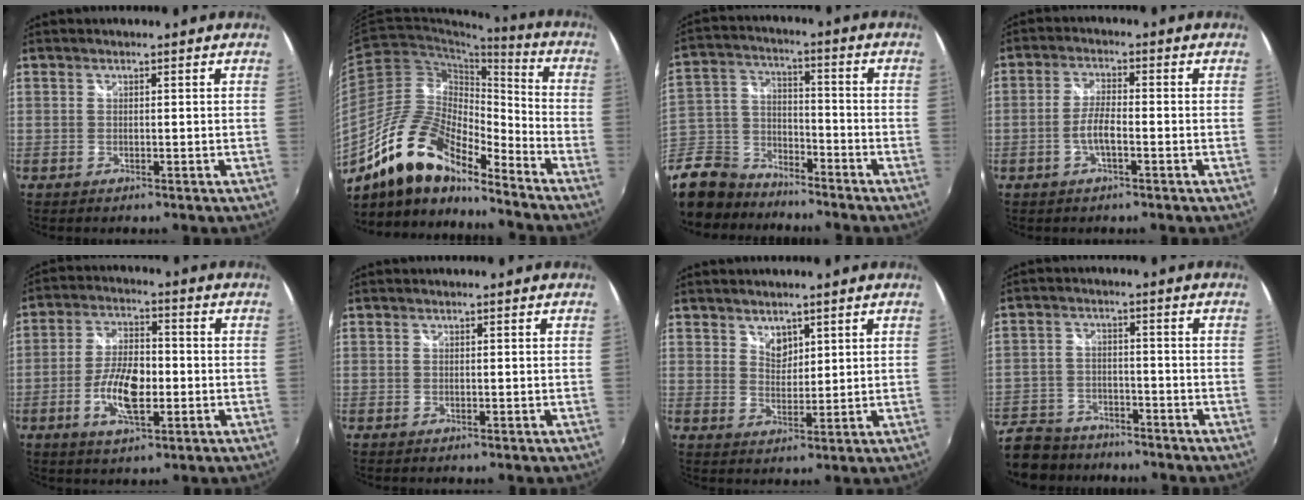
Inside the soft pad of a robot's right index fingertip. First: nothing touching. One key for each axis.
{"total": 17.5, "fx": -13.3, "fy": 6.1, "fz": 9.6, "tx": -0.181, "ty": 0.001, "tz": -0.254}
{"total": 15.9, "fx": -12.1, "fy": 8.8, "fz": 5.5, "tx": -0.160, "ty": 0.015, "tz": -0.217}
{"total": 4.2, "fx": -1.6, "fy": 1.0, "fz": 3.7, "tx": -0.081, "ty": 0.002, "tz": -0.031}
{"total": 10.0, "fx": -2.7, "fy": 4.4, "fz": 8.6, "tx": -0.173, "ty": 0.002, "tz": -0.049}
{"total": 0.0}
{"total": 3.3, "fx": 2.3, "fy": 2.1, "fz": 1.2, "tx": -0.012, "ty": 0.000, "tz": 0.042}
{"total": 14.0, "fx": -10.5, "fy": 7.7, "fz": 5.0, "tx": -0.148, "ty": -0.009, "tz": -0.174}